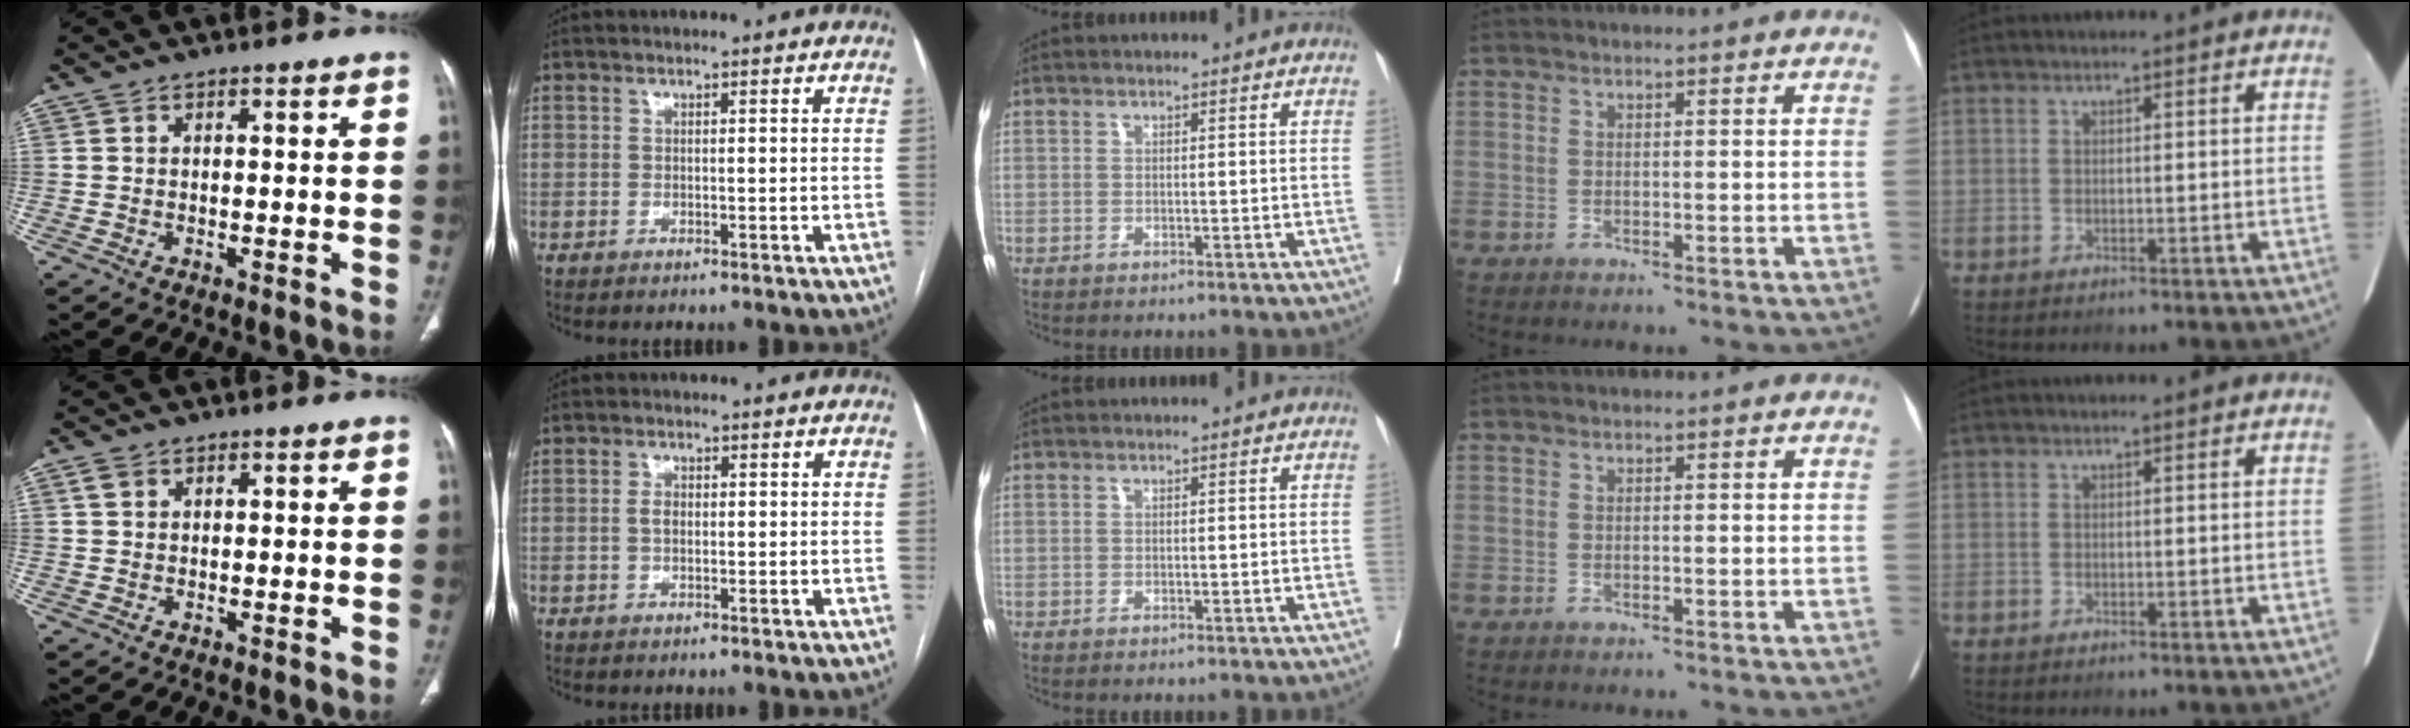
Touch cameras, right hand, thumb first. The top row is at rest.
{"thumb": {"total": 2.0, "force": [1.0, 1.4, 1.0], "torque": [-0.018, 0.002, 0.021]}, "index": {"total": 1.7, "force": [0.0, 1.0, 1.3], "torque": [-0.026, 0.003, -0.001]}}